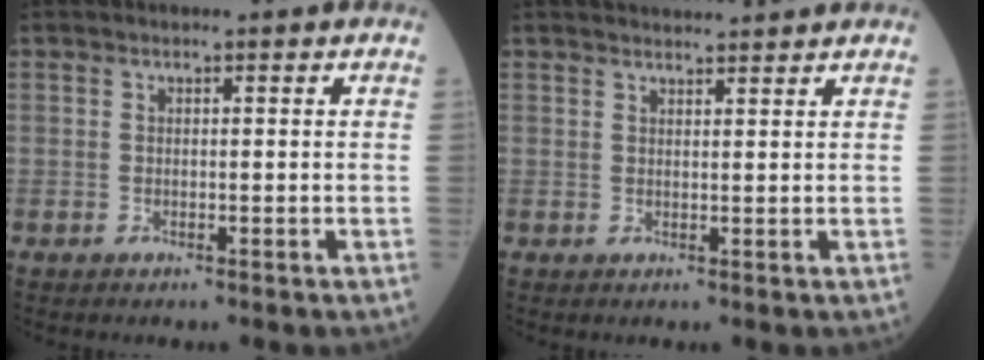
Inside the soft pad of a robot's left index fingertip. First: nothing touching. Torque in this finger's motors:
{"motor_torque": [-0.26, -0.50, 0.02, 0.02]}